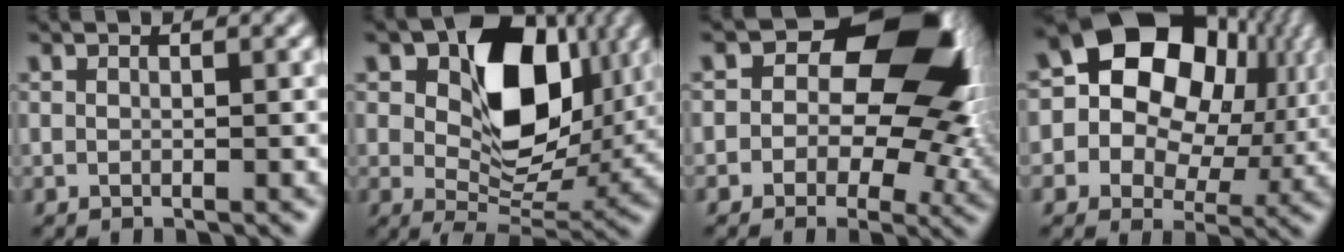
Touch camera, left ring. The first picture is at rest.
{"total": 10.5, "force": [2.9, 6.5, 7.7], "torque": [-0.118, -0.001, 0.047]}
{"total": 14.0, "force": [3.0, 9.2, 10.2], "torque": [-0.110, 0.008, 0.041]}
{"total": 16.1, "force": [3.5, 12.4, 9.7], "torque": [-0.155, 0.032, 0.052]}